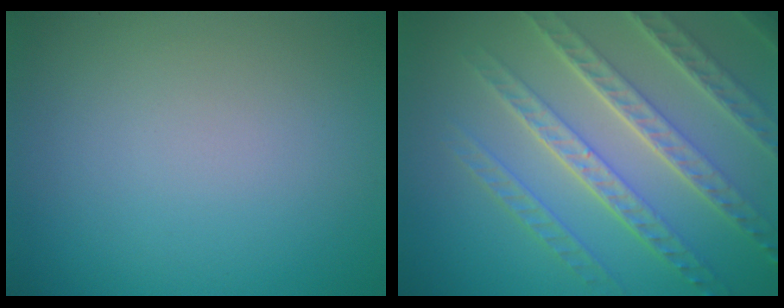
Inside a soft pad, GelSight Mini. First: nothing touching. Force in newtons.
{"total": 7.9, "press": 5.5, "slide": 5.7}